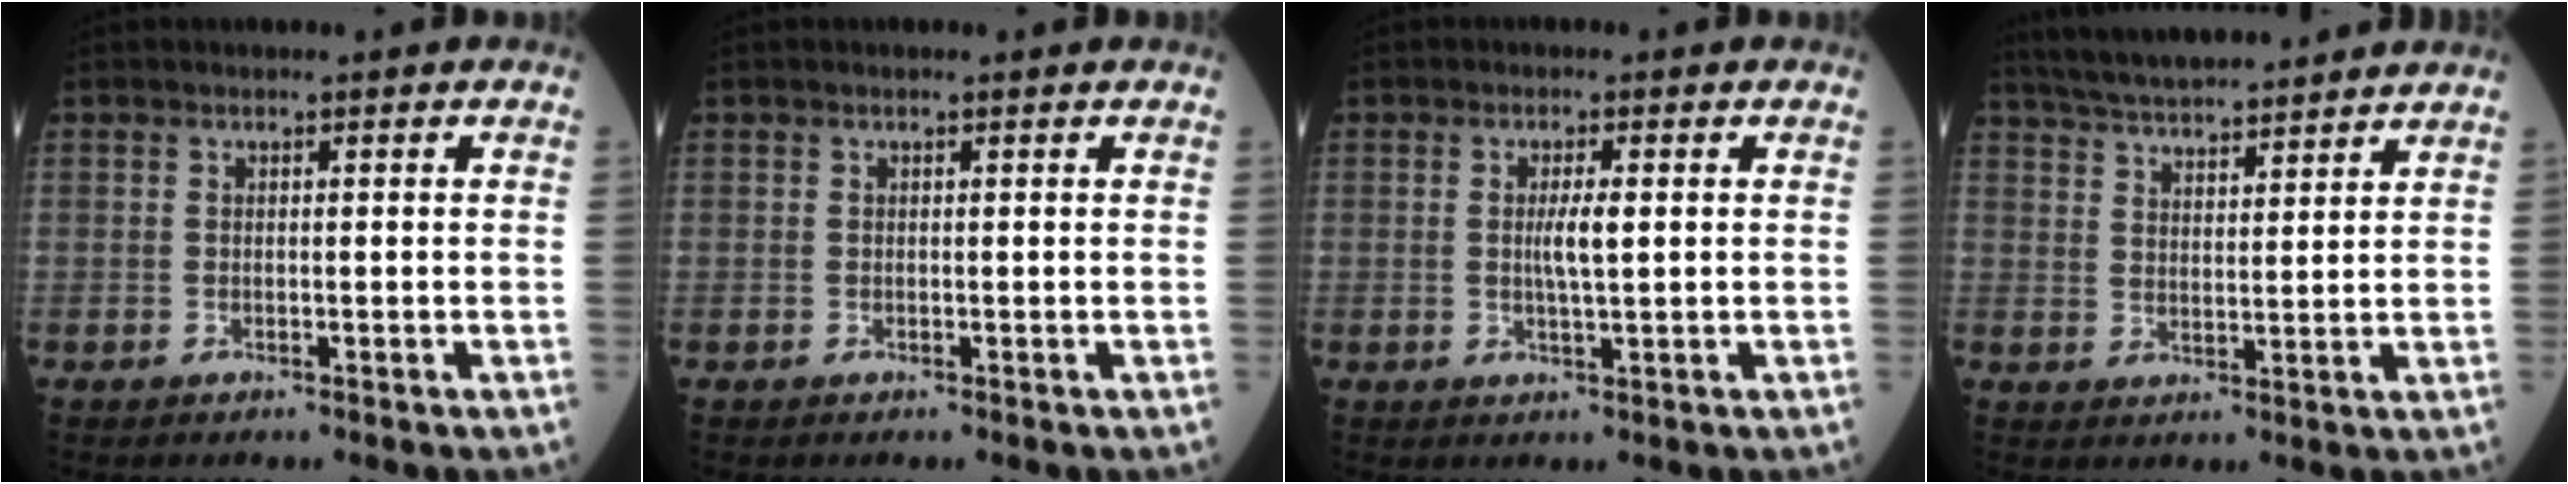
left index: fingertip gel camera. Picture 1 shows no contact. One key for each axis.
{"total": 0.0}
{"total": 3.0, "fx": 0.3, "fy": 0.2, "fz": 3.0, "tx": -0.057, "ty": -0.003, "tz": 0.007}
{"total": 13.6, "fx": 12.4, "fy": 1.4, "fz": 5.5, "tx": -0.098, "ty": 0.021, "tz": 0.193}